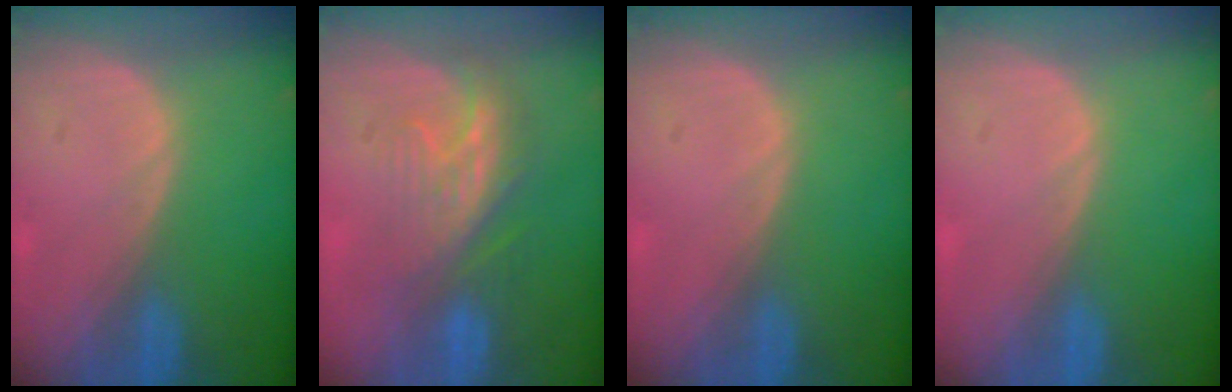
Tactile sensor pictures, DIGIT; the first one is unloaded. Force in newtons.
{"total": 7.4, "press": 7.0, "slide": 2.3}
{"total": 0.0}
{"total": 0.0}